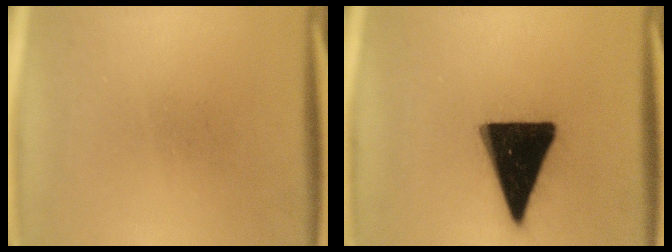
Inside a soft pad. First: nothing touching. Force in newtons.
{"total": 19.8}